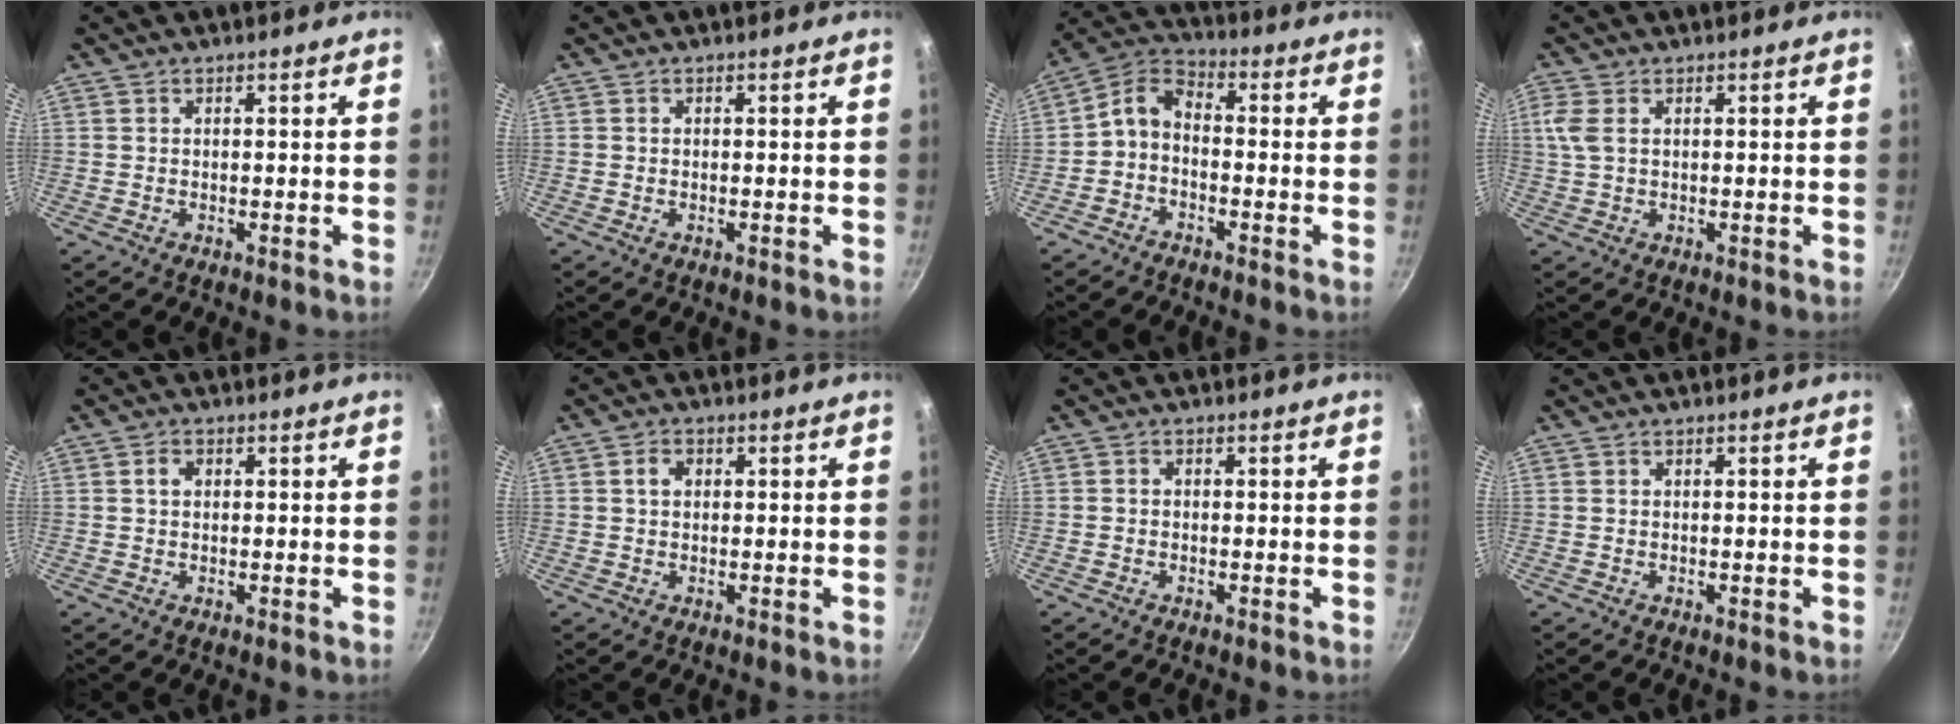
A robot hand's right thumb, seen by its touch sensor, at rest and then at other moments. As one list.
[{"total": 0.0}, {"total": 6.1, "force": [-1.9, 3.9, 4.3], "torque": [-0.087, 0.045, -0.050]}, {"total": 3.8, "force": [0.9, 2.3, 2.9], "torque": [-0.069, 0.005, 0.019]}, {"total": 1.7, "force": [0.3, 1.3, 1.1], "torque": [-0.013, 0.006, 0.005]}, {"total": 2.3, "force": [0.4, 1.8, 1.4], "torque": [-0.015, 0.005, 0.006]}, {"total": 0.7, "force": [-0.3, 0.5, 0.3], "torque": [-0.006, 0.003, -0.008]}, {"total": 0.0}]